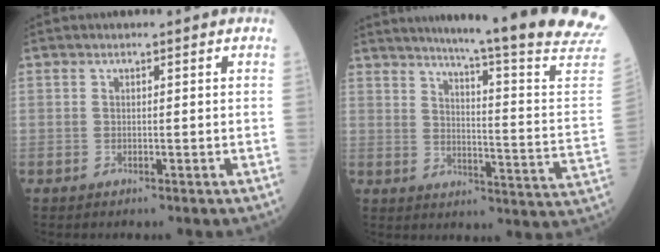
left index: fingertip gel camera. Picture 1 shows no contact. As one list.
[{"total": 24.0, "force": [20.7, -2.7, 11.8], "torque": [-0.178, -0.102, 0.253]}]